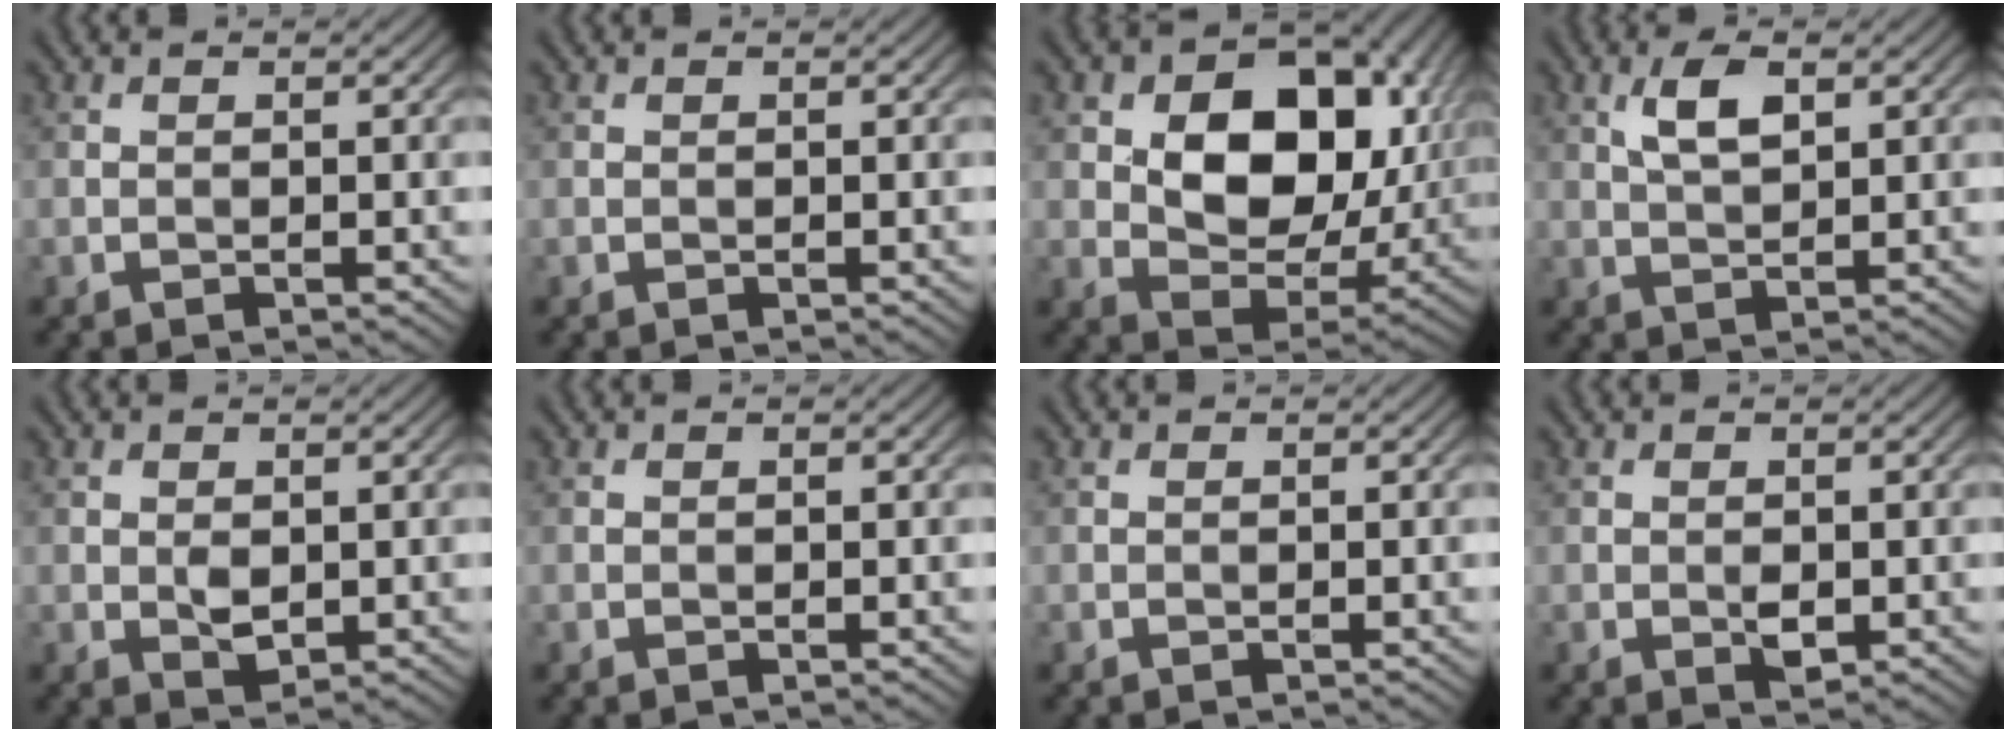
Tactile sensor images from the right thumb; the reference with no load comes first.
{"total": 0.0}
{"total": 15.4, "force": [3.0, 10.6, 10.8], "torque": [-0.171, -0.010, 0.054]}
{"total": 4.1, "force": [1.6, 1.6, 3.4], "torque": [-0.074, 0.004, 0.034]}
{"total": 2.2, "force": [0.1, 1.4, 1.7], "torque": [-0.035, -0.005, 0.005]}
{"total": 0.0}
{"total": 0.0}
{"total": 1.5, "force": [-0.3, 0.9, 1.2], "torque": [-0.023, -0.003, -0.004]}